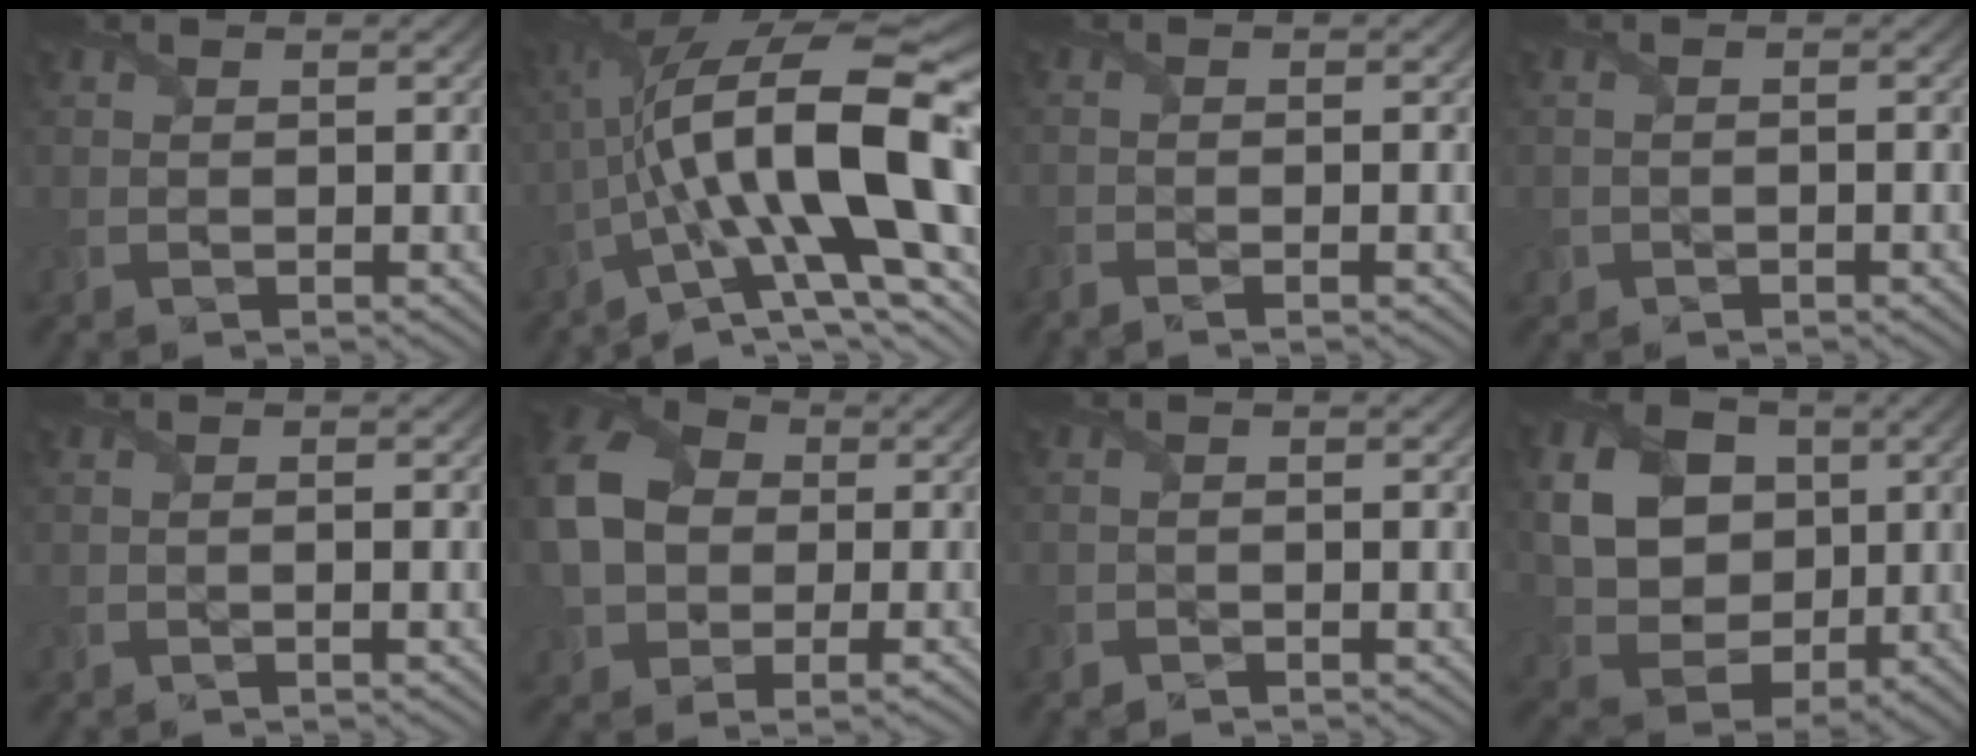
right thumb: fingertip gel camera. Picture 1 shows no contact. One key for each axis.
{"total": 19.6, "fx": -2.7, "fy": 6.1, "fz": 18.4, "tx": -0.297, "ty": 0.016, "tz": -0.051}
{"total": 1.8, "fx": -1.4, "fy": -0.3, "fz": 1.0, "tx": -0.023, "ty": -0.006, "tz": -0.028}
{"total": 1.0, "fx": -0.9, "fy": 0.3, "fz": 0.4, "tx": -0.005, "ty": -0.006, "tz": -0.012}
{"total": 1.2, "fx": -0.8, "fy": -0.5, "fz": 0.7, "tx": -0.013, "ty": 0.001, "tz": -0.014}
{"total": 12.7, "fx": -0.1, "fy": 9.6, "fz": 8.3, "tx": -0.218, "ty": -0.019, "tz": 0.012}
{"total": 1.2, "fx": -1.1, "fy": -0.1, "fz": 0.3, "tx": -0.007, "ty": -0.002, "tz": -0.020}
{"total": 11.5, "fx": 1.9, "fy": 9.2, "fz": 6.6, "tx": -0.181, "ty": 0.007, "tz": 0.036}